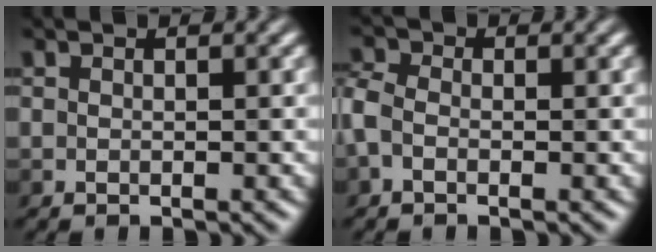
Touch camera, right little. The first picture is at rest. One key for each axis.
{"total": 2.2, "fx": -0.6, "fy": 1.6, "fz": 1.4, "tx": -0.040, "ty": 0.003, "tz": -0.022}